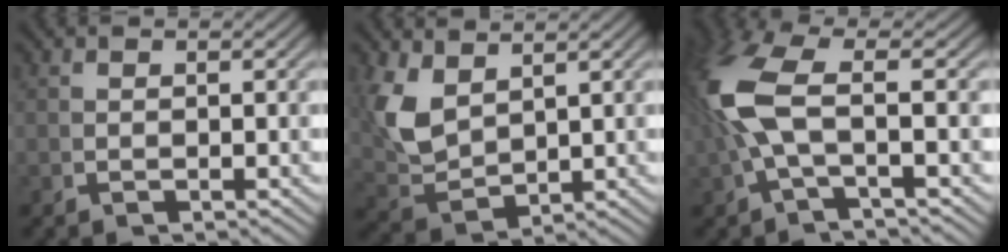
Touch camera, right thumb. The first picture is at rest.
{"total": 5.8, "force": [1.2, 4.1, 3.9], "torque": [-0.118, -0.027, 0.046]}
{"total": 6.8, "force": [0.3, 2.8, 6.2], "torque": [-0.155, -0.005, 0.016]}